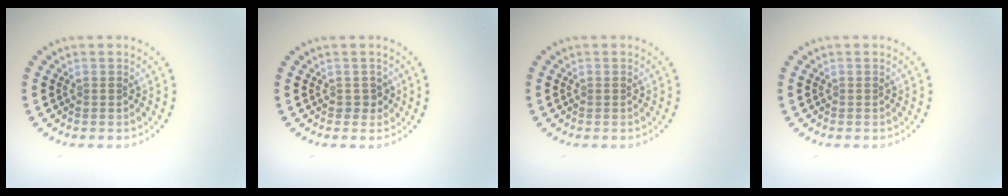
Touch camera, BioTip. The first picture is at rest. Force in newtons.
{"total": 1.1, "press": 1.0, "slide": 0.4}
{"total": 0.0}
{"total": 0.0}